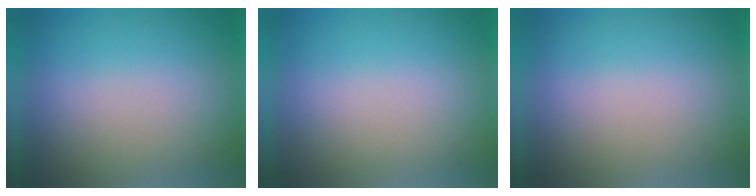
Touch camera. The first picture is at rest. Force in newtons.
{"total": 0.0}
{"total": 0.0}